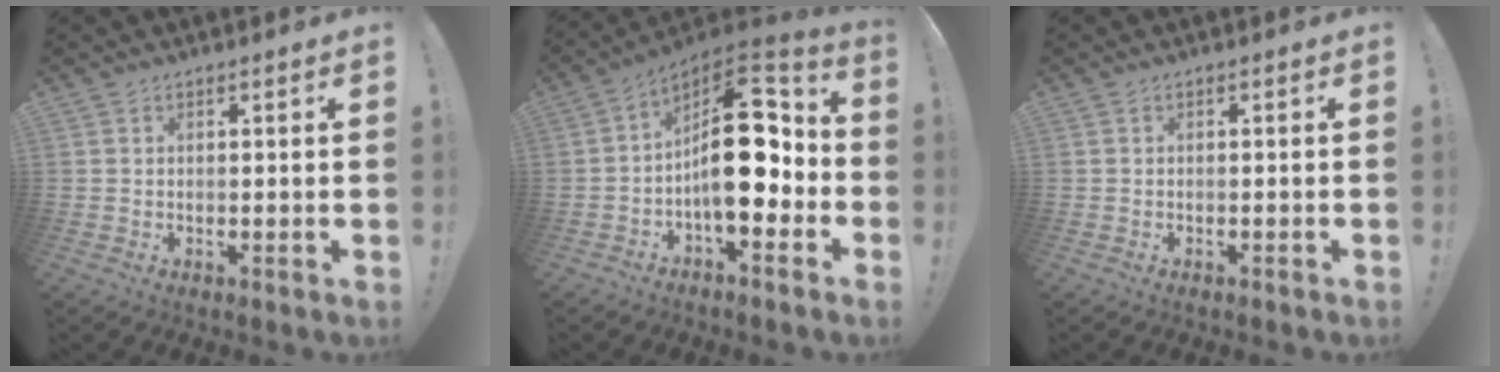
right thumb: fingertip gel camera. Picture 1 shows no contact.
{"total": 20.5, "force": [-0.2, 10.0, 17.9], "torque": [-0.279, 0.011, 0.004]}
{"total": 0.8, "force": [-0.7, -0.3, 0.2], "torque": [-0.003, -0.001, -0.013]}